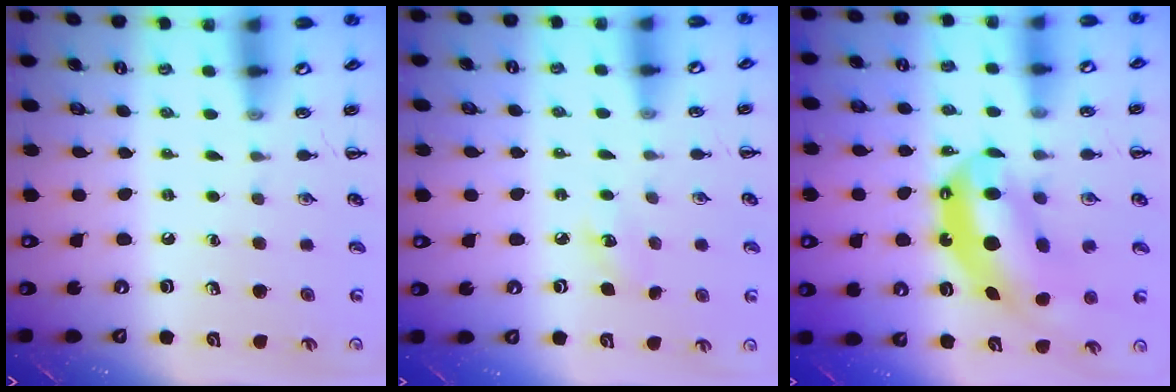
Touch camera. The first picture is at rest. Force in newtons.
{"total": 5.2, "press": 5.0, "slide": 1.3}
{"total": 12.5, "press": 12.0, "slide": 3.2}